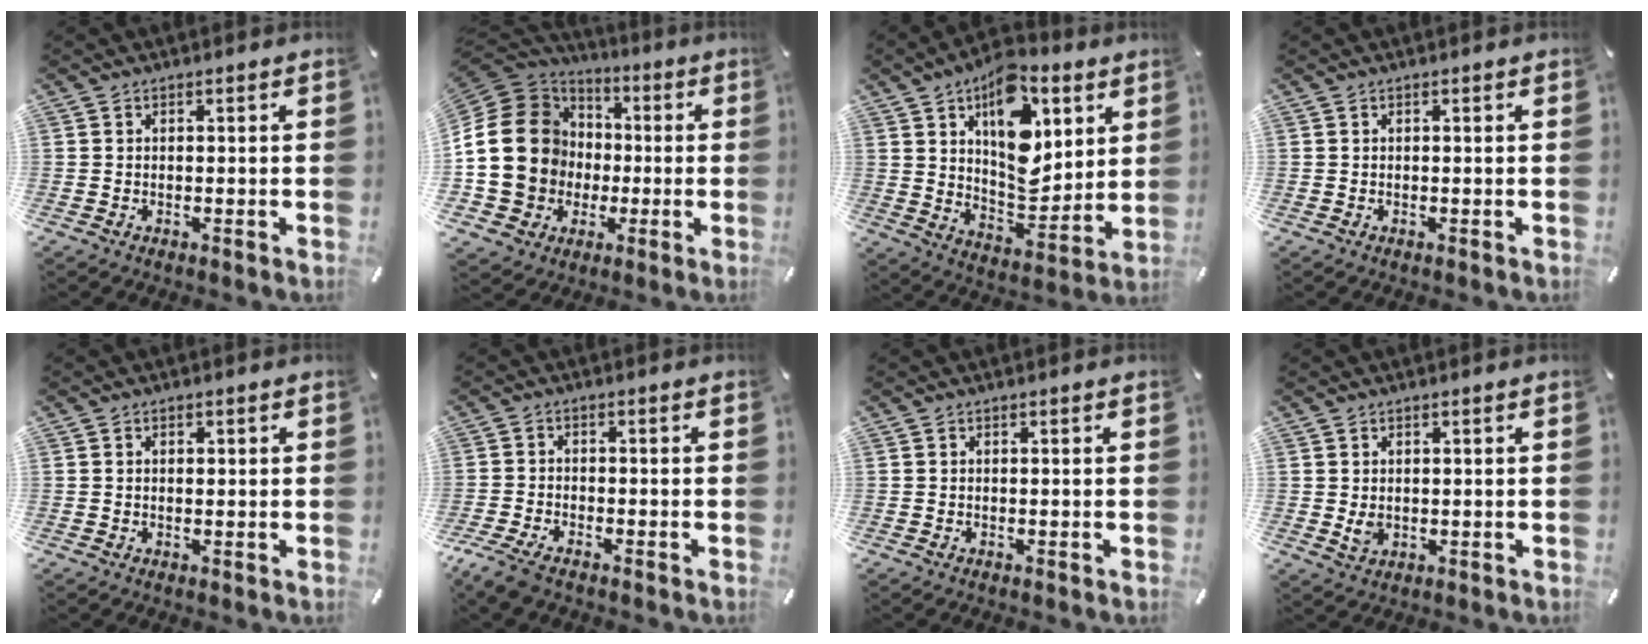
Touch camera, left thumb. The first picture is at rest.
{"total": 22.4, "force": [0.1, 19.6, 10.9], "torque": [-0.224, 0.010, 0.022]}
{"total": 17.5, "force": [7.3, 10.6, 11.9], "torque": [-0.161, -0.038, 0.132]}
{"total": 0.0}
{"total": 1.1, "force": [0.1, 0.8, 0.7], "torque": [-0.016, 0.005, 0.000]}
{"total": 4.5, "force": [-3.6, 1.3, 2.4], "torque": [-0.063, 0.003, -0.072]}
{"total": 0.0}
{"total": 2.6, "force": [0.2, 2.1, 1.5], "torque": [-0.026, -0.003, 0.002]}